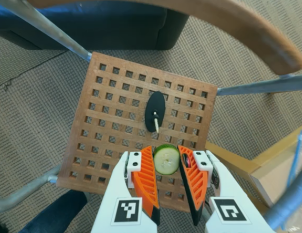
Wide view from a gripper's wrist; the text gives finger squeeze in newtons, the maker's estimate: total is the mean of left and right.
{"total": 8.3, "left": 8.4, "right": 8.2}